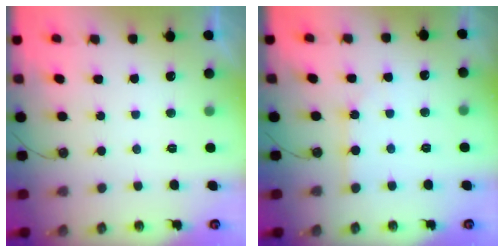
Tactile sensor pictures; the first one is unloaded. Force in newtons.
{"total": 2.9, "press": 2.9, "slide": 0.4}